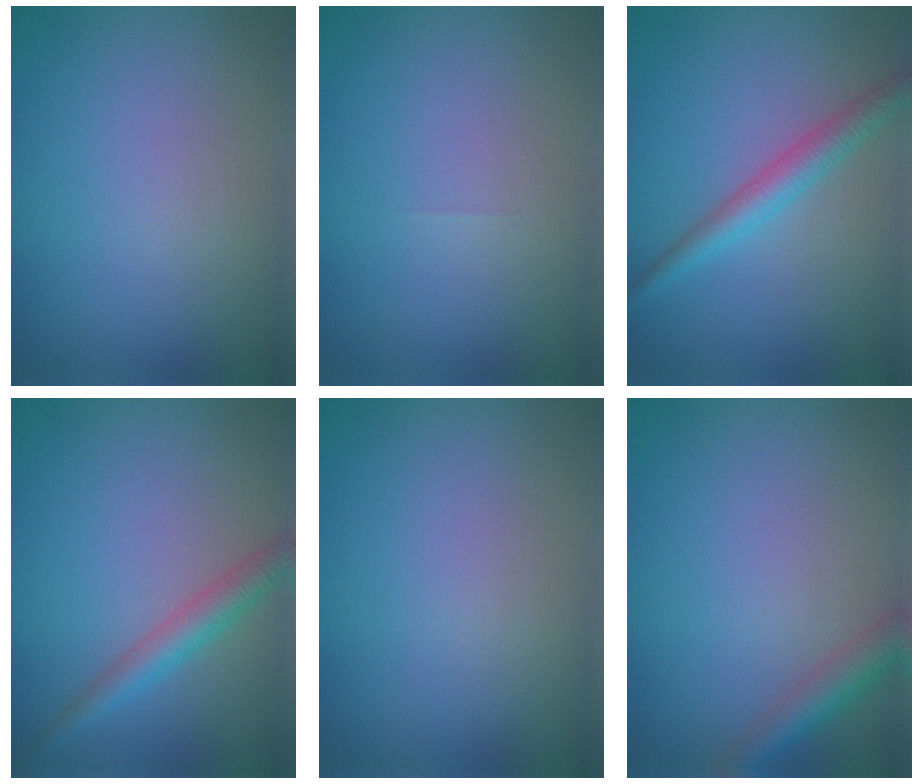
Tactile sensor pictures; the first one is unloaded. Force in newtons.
{"total": 0.0}
{"total": 2.8, "press": 2.8, "slide": 0.1}
{"total": 2.8, "press": 2.8, "slide": 0.1}
{"total": 0.0}
{"total": 2.8, "press": 2.8, "slide": 0.1}